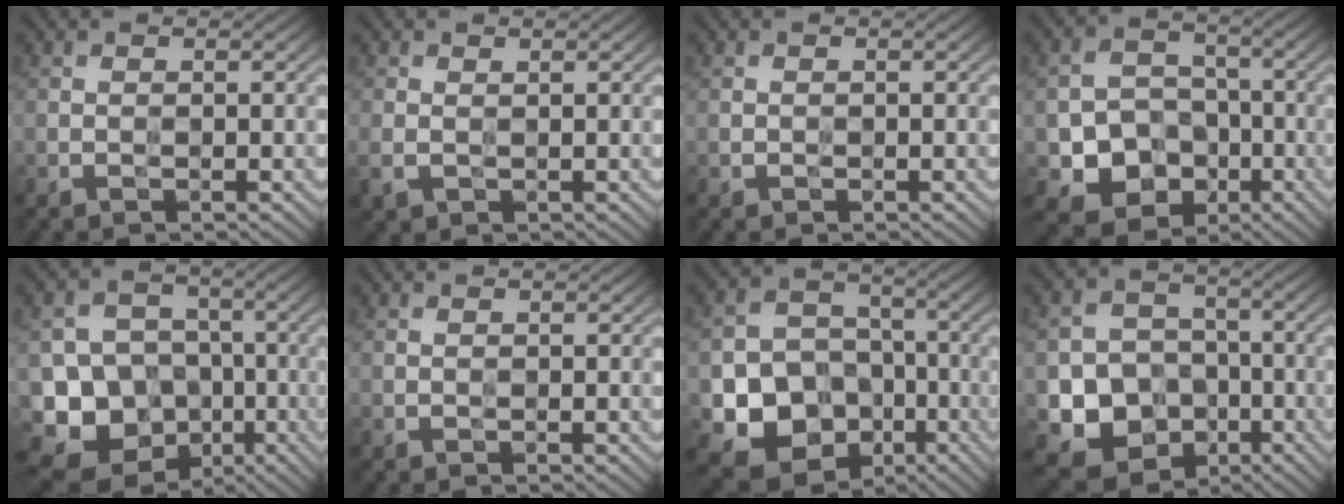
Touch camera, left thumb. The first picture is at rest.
{"total": 2.1, "force": [0.0, 1.5, 1.5], "torque": [-0.041, -0.004, 0.000]}
{"total": 0.0}
{"total": 9.0, "force": [-3.3, 7.3, 4.3], "torque": [-0.084, -0.021, -0.068]}
{"total": 17.3, "force": [-7.8, 14.6, 5.3], "torque": [-0.144, -0.047, -0.126]}
{"total": 0.0}
{"total": 13.6, "force": [-4.9, 11.2, 5.8], "torque": [-0.129, -0.043, -0.106]}
{"total": 11.2, "force": [-4.1, 9.3, 4.7], "torque": [-0.105, -0.039, -0.095]}